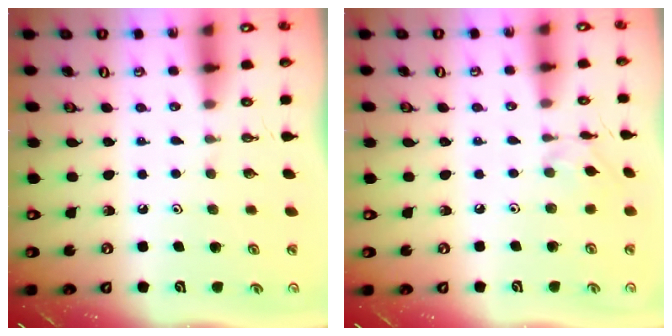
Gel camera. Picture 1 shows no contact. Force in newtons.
{"total": 1.8, "press": 1.8, "slide": 0.1}